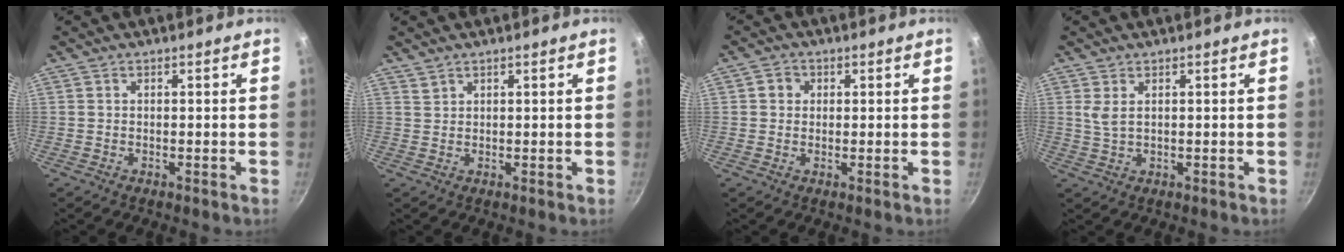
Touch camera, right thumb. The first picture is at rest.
{"total": 1.0, "force": [1.0, 0.4, 0.2], "torque": [0.001, -0.001, 0.022]}
{"total": 2.7, "force": [0.6, 2.4, 1.0], "torque": [-0.002, 0.003, 0.005]}
{"total": 2.0, "force": [0.4, 1.2, 1.6], "torque": [-0.025, -0.001, 0.008]}